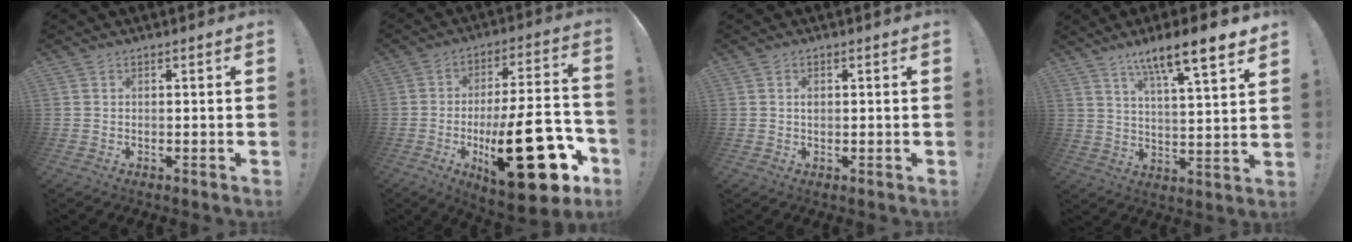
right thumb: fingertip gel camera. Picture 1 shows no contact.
{"total": 29.6, "force": [-9.2, 10.5, 26.2], "torque": [-0.393, 0.046, -0.132]}
{"total": 0.9, "force": [0.2, 0.7, 0.5], "torque": [-0.012, 0.004, 0.003]}
{"total": 12.1, "force": [8.6, 1.0, 8.4], "torque": [-0.134, -0.054, 0.137]}